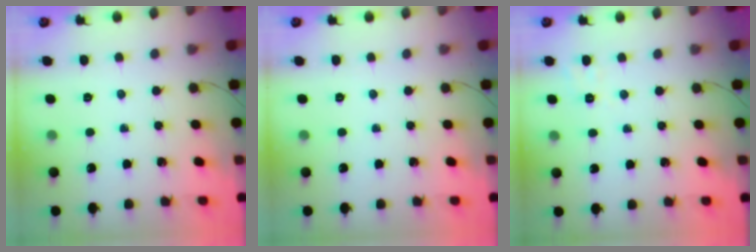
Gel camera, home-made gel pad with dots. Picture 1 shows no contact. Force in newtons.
{"total": 0.0}
{"total": 2.9, "press": 2.3, "slide": 1.9}